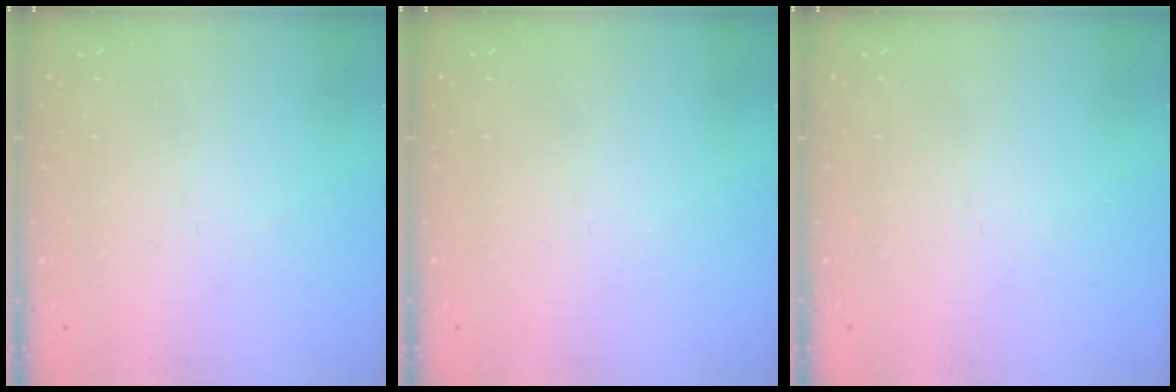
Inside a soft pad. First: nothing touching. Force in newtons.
{"total": 0.0}
{"total": 0.0}